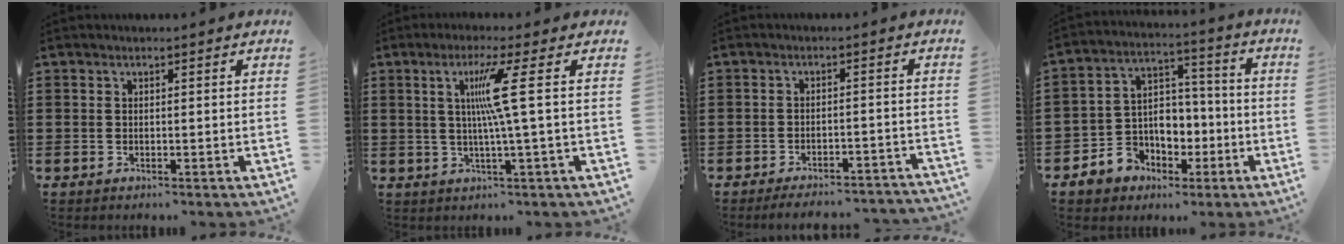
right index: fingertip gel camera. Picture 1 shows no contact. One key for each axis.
{"total": 7.2, "fx": 1.3, "fy": -1.2, "fz": 7.0, "tx": -0.145, "ty": -0.007, "tz": 0.008}
{"total": 3.4, "fx": -3.3, "fy": 0.0, "fz": 0.7, "tx": -0.013, "ty": 0.000, "tz": -0.066}
{"total": 7.4, "fx": -2.4, "fy": 6.8, "fz": 1.4, "tx": -0.048, "ty": 0.013, "tz": -0.033}